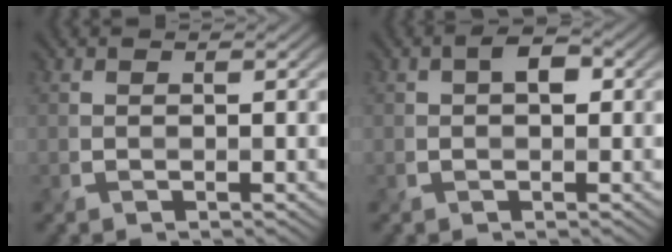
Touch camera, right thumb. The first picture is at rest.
{"total": 2.8, "force": [0.5, 1.6, 2.3], "torque": [-0.038, 0.009, 0.001]}